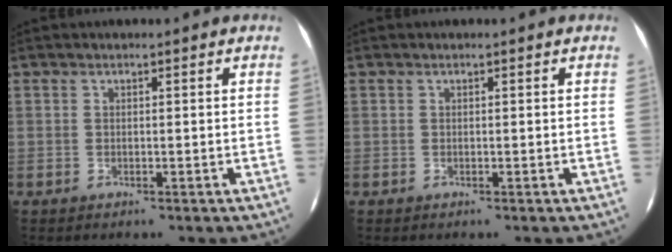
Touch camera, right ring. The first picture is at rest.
{"total": 0.0}